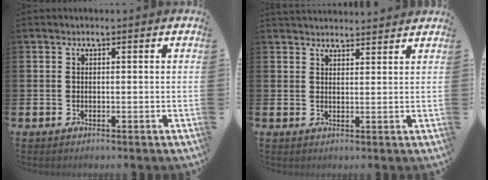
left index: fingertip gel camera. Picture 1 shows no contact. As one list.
[{"total": 2.8, "force": [2.8, 0.3, -0.2], "torque": [-0.003, -0.014, 0.051]}]